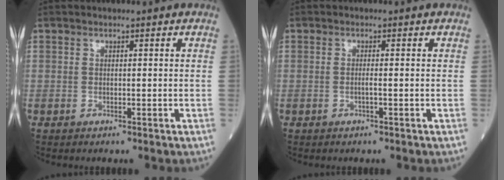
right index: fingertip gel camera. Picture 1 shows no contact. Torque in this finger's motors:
{"motor_torque": [0.00, -0.07, -0.06, -0.01]}